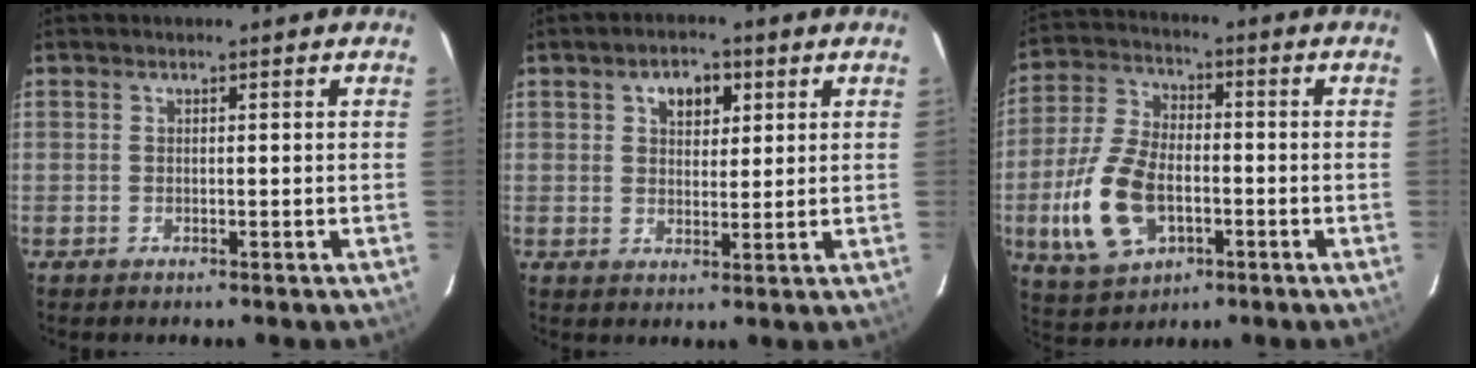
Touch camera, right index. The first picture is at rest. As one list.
[{"total": 5.2, "force": [2.3, 3.3, 3.3], "torque": [-0.049, 0.013, 0.038]}, {"total": 14.5, "force": [-4.1, 8.3, 11.1], "torque": [-0.253, 0.000, -0.069]}]